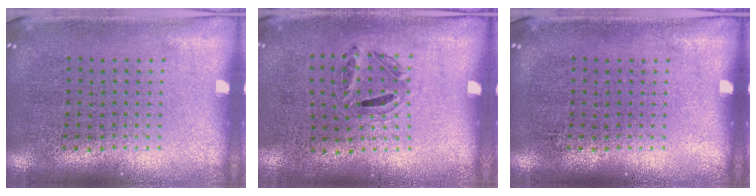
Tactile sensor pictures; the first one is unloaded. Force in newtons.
{"total": 1.1, "press": 0.6, "slide": 0.9}
{"total": 0.0}